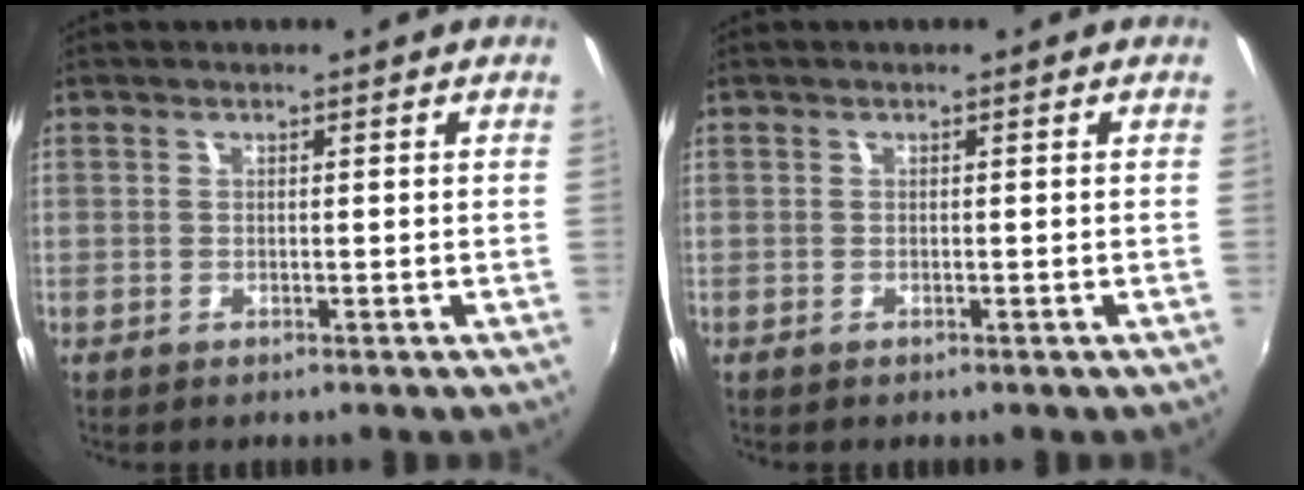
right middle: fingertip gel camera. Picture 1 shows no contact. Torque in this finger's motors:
{"motor_torque": [0.23, -0.08, 0.07, 0.01]}